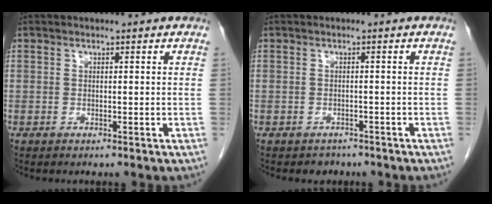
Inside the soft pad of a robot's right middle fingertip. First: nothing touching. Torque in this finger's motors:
{"motor_torque": [-0.29, -0.22, 0.00, -0.01]}